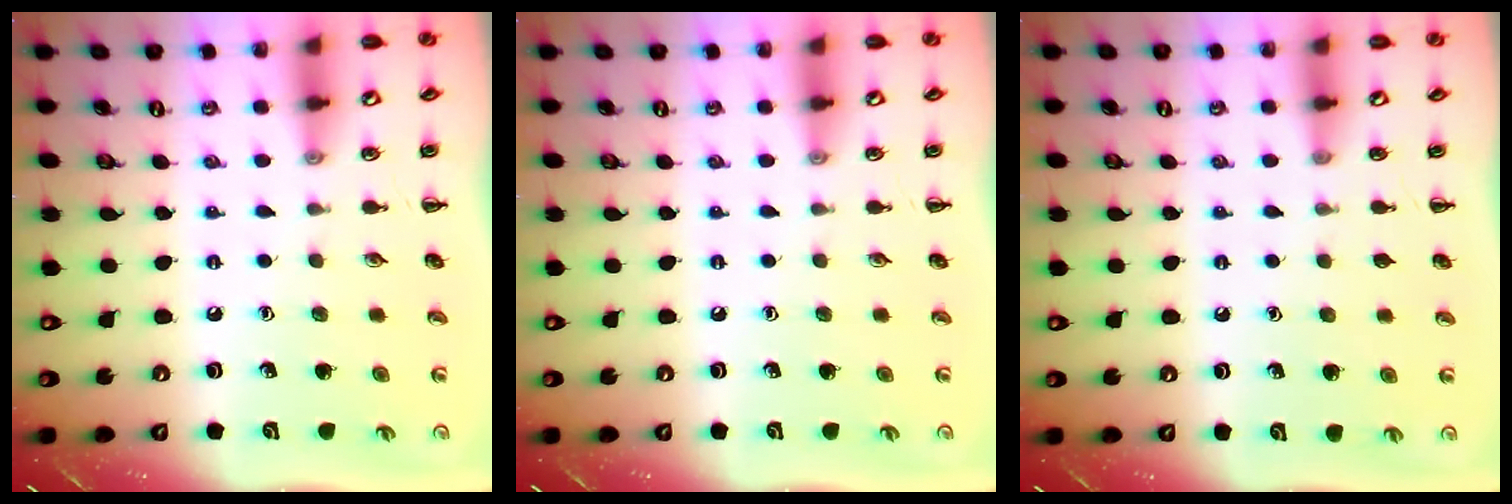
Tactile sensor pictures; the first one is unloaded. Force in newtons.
{"total": 0.0}
{"total": 0.0}